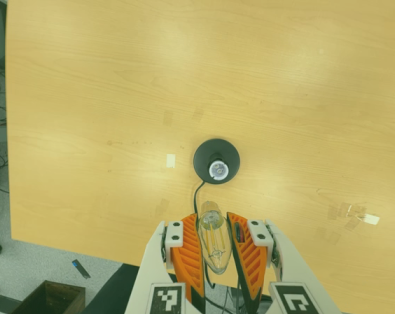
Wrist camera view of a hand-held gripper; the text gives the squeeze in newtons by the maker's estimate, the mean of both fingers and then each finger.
{"total": 20.5, "left": 22.8, "right": 18.2}